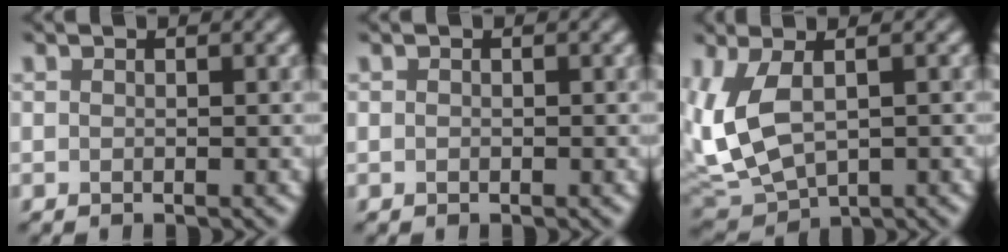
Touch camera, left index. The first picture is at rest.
{"total": 0.0}
{"total": 7.5, "force": [0.8, 4.2, 6.2], "torque": [-0.161, -0.004, 0.018]}